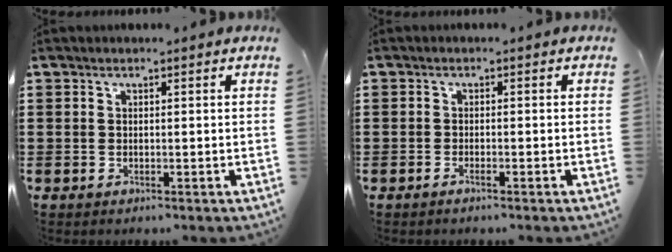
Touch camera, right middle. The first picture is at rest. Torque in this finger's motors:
{"motor_torque": [-0.08, -0.17, -0.03, -0.01]}